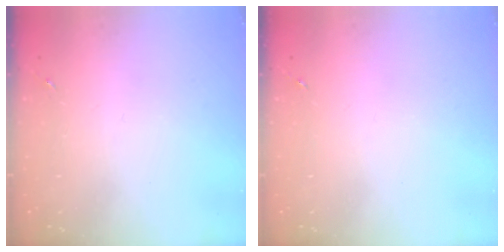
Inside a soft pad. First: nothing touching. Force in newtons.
{"total": 0.0}